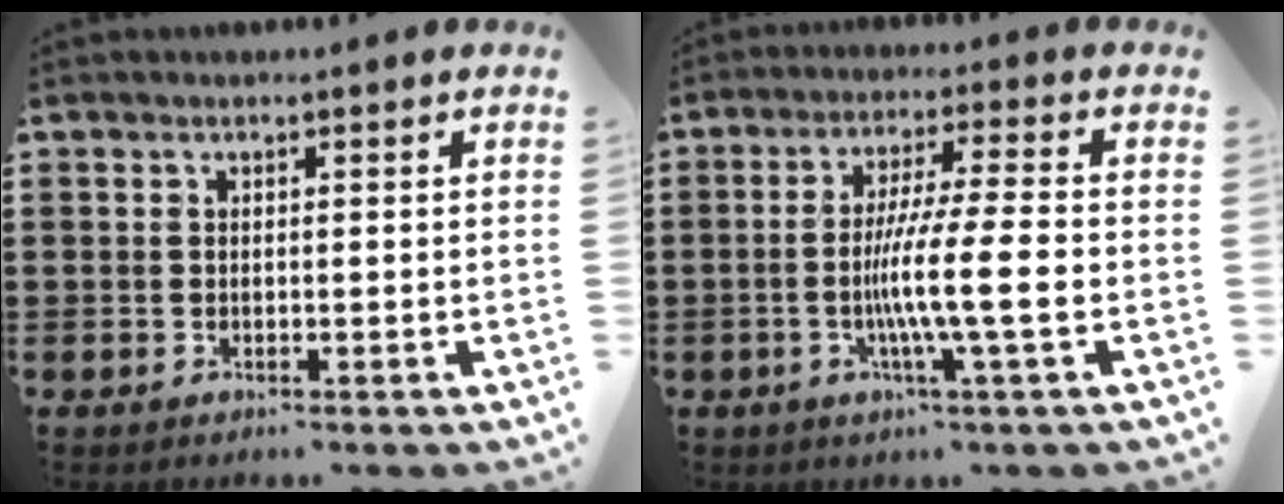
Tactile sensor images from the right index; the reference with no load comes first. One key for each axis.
{"total": 10.0, "fx": -2.1, "fy": 0.3, "fz": 9.8, "tx": -0.178, "ty": -0.011, "tz": -0.042}